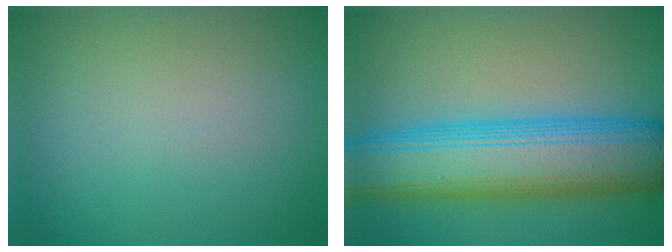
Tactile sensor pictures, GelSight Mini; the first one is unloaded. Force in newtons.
{"total": 11.2, "press": 11.2, "slide": 0.1}